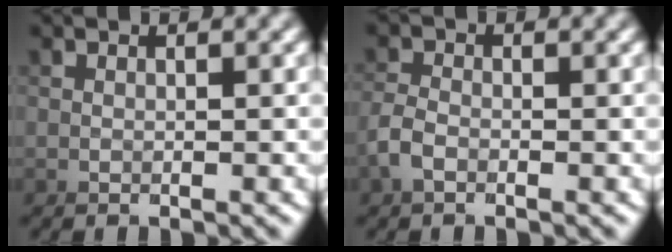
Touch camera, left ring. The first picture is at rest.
{"total": 4.5, "force": [-3.7, -0.5, -2.6], "torque": [0.006, -0.010, -0.063]}